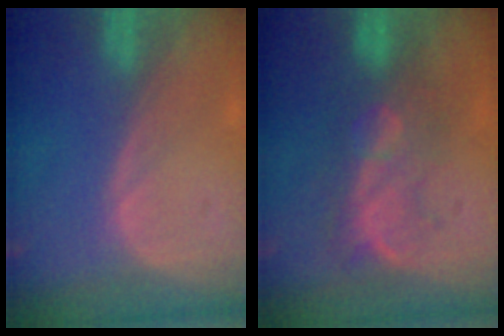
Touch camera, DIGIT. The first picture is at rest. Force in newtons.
{"total": 8.1, "press": 7.8, "slide": 2.2}